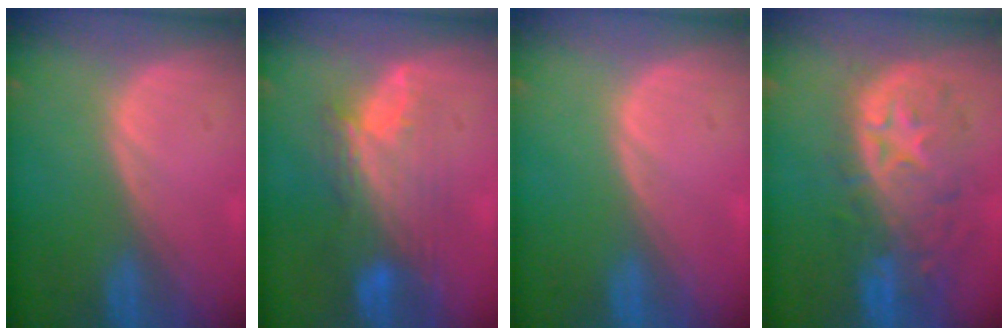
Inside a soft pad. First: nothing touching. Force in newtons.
{"total": 8.3, "press": 7.7, "slide": 3.3}
{"total": 0.0}
{"total": 11.0, "press": 9.7, "slide": 5.2}